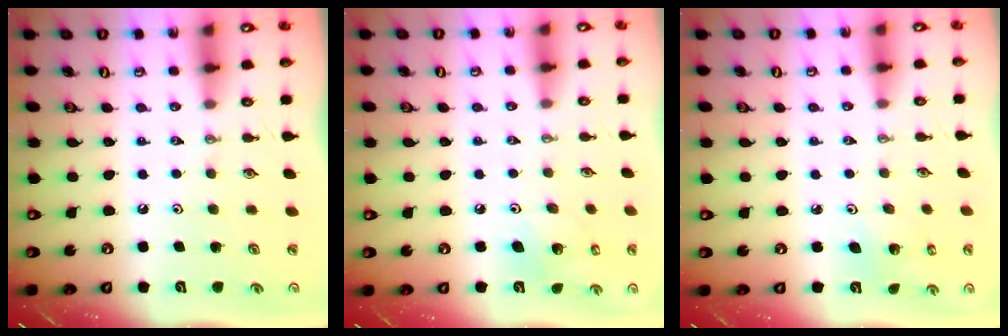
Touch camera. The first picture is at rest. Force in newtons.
{"total": 6.4, "press": 6.1, "slide": 1.8}
{"total": 3.5, "press": 3.5, "slide": 0.2}